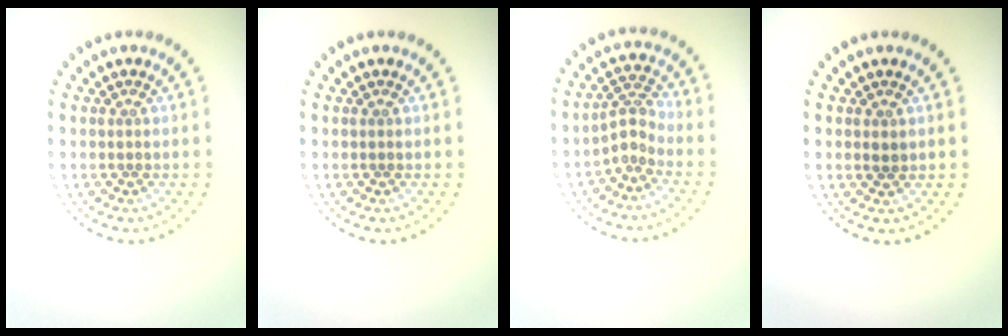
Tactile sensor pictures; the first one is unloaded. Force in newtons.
{"total": 0.0}
{"total": 2.2, "press": 1.5, "slide": 1.6}
{"total": 0.7, "press": 0.7, "slide": 0.2}